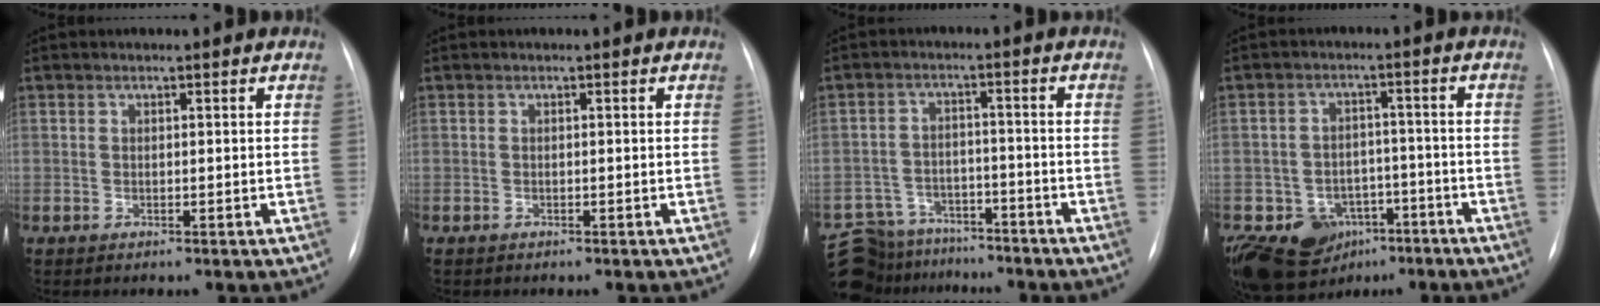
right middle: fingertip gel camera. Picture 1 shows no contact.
{"total": 0.0}
{"total": 14.4, "force": [-12.4, 6.6, 3.1], "torque": [-0.080, 0.015, -0.182]}
{"total": 13.4, "force": [-7.2, 10.5, 4.2], "torque": [-0.089, 0.028, -0.097]}